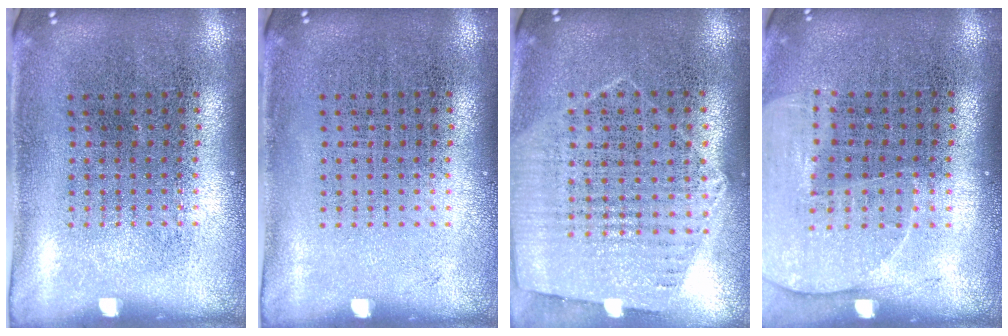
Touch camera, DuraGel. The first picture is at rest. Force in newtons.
{"total": 0.0}
{"total": 1.2, "press": 1.1, "slide": 0.4}
{"total": 1.4, "press": 1.3, "slide": 0.5}